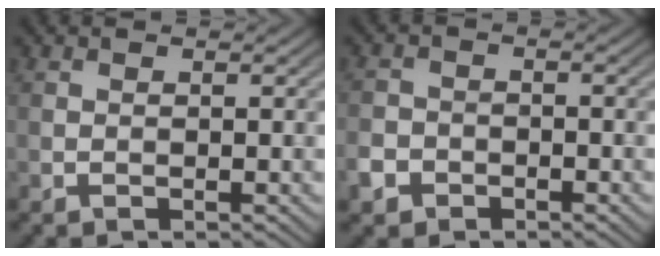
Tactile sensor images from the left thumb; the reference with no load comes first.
{"total": 3.1, "force": [-2.0, 2.2, 1.0], "torque": [-0.024, -0.005, -0.044]}